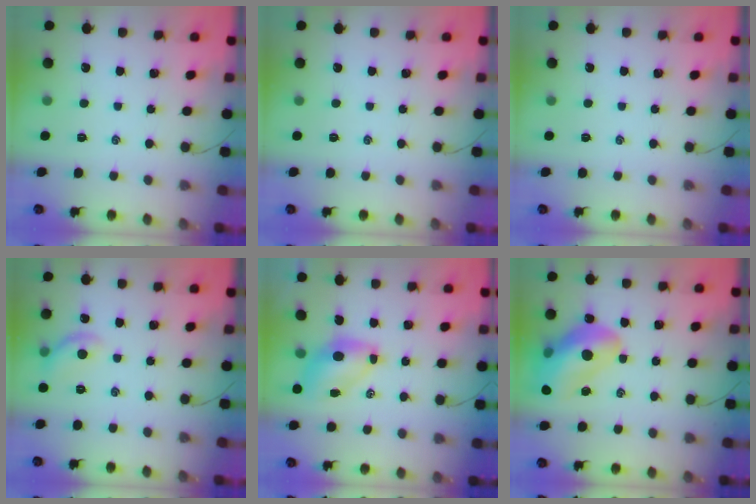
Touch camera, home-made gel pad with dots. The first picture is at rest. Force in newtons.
{"total": 0.0}
{"total": 0.0}
{"total": 7.9, "press": 7.9, "slide": 0.6}
{"total": 6.5, "press": 6.4, "slide": 1.2}
{"total": 20.4, "press": 19.8, "slide": 4.8}